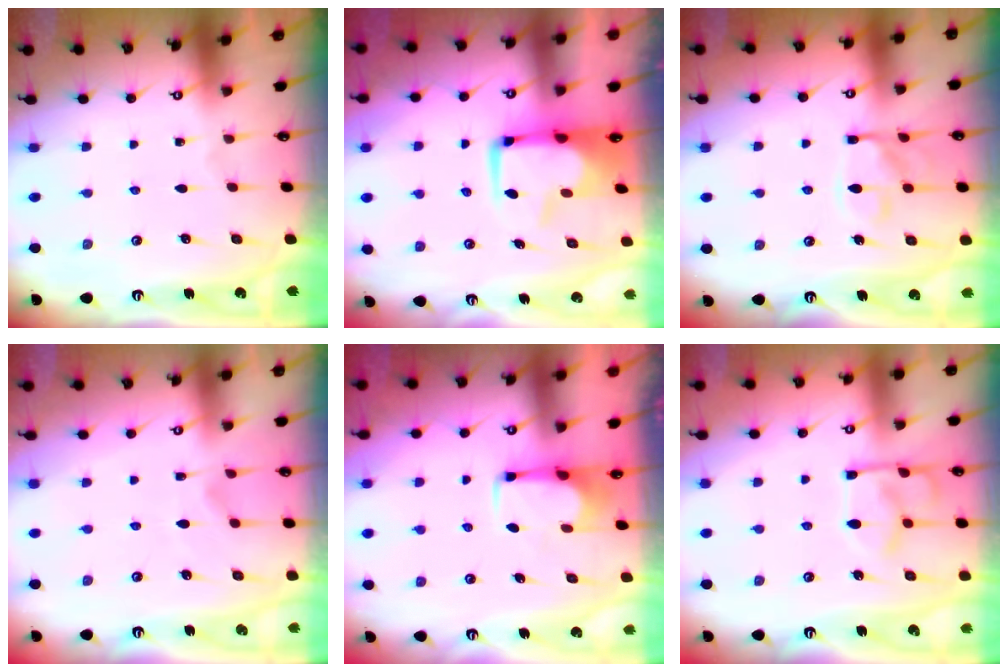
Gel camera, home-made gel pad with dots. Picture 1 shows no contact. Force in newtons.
{"total": 1.4, "press": 1.0, "slide": 1.0}
{"total": 12.9, "press": 12.8, "slide": 1.4}
{"total": 1.2, "press": 0.0, "slide": 1.2}
{"total": 2.9, "press": 2.9, "slide": 0.5}
{"total": 12.1, "press": 12.1, "slide": 0.8}